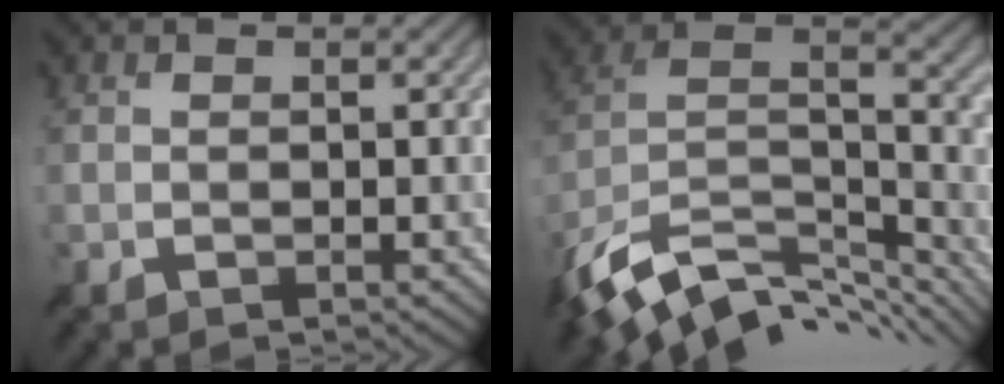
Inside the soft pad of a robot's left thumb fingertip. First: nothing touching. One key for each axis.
{"total": 14.9, "fx": -9.8, "fy": 6.9, "fz": 8.9, "tx": -0.231, "ty": -0.021, "tz": -0.162}